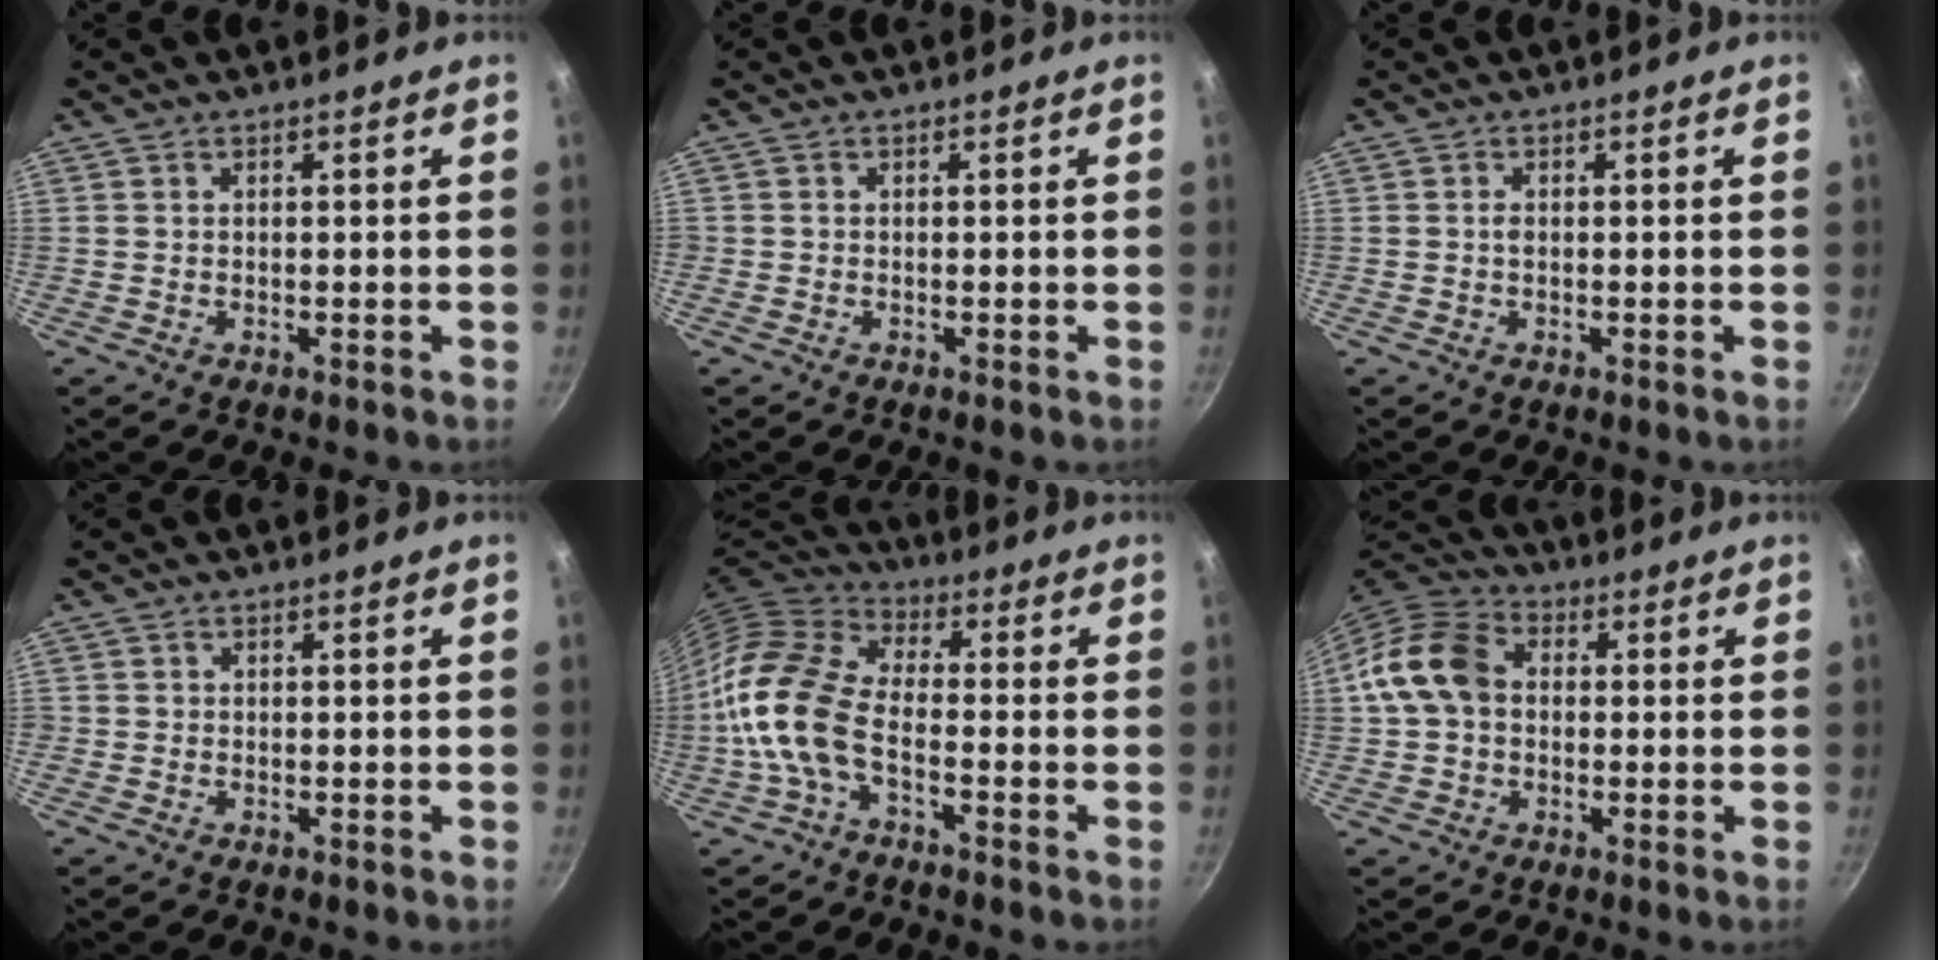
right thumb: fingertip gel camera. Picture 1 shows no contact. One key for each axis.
{"total": 0.0}
{"total": 0.8, "fx": 0.0, "fy": 0.5, "fz": 0.6, "tx": -0.013, "ty": 0.003, "tz": -0.001}
{"total": 0.7, "fx": -0.1, "fy": 0.7, "fz": 0.0, "tx": 0.001, "ty": 0.002, "tz": -0.004}
{"total": 13.2, "fx": -4.0, "fy": 7.0, "fz": 10.5, "tx": -0.203, "ty": 0.038, "tz": -0.096}
{"total": 11.0, "fx": 0.4, "fy": 8.4, "fz": 7.1, "tx": -0.110, "ty": 0.028, "tz": -0.009}